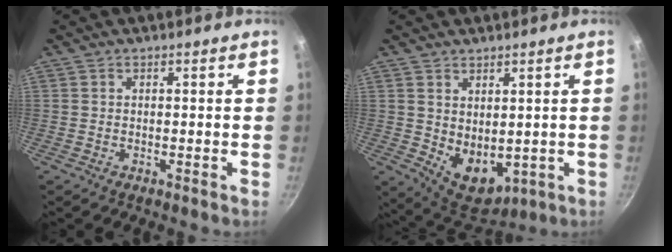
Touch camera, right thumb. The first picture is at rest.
{"total": 8.5, "force": [1.0, 5.7, 6.2], "torque": [-0.069, -0.024, 0.040]}